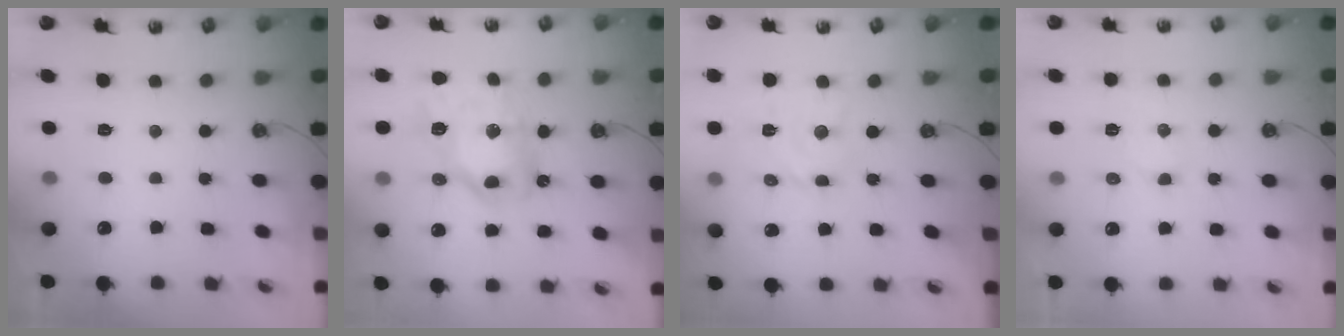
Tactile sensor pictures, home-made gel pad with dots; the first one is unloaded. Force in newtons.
{"total": 12.8, "press": 12.7, "slide": 1.3}
{"total": 7.5, "press": 7.4, "slide": 1.3}
{"total": 4.7, "press": 4.5, "slide": 1.3}